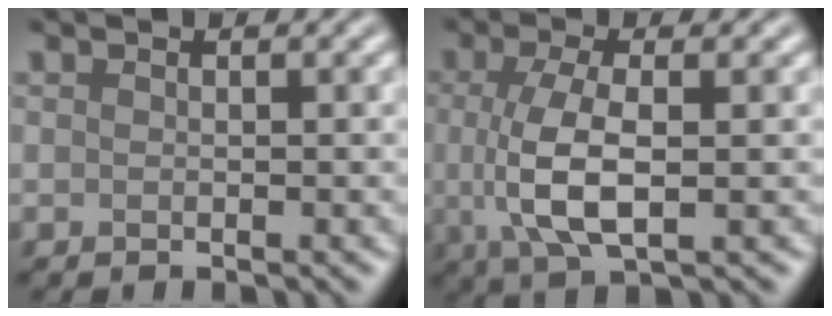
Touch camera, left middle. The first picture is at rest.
{"total": 5.5, "force": [0.0, 2.0, 5.1], "torque": [-0.112, -0.002, -0.002]}